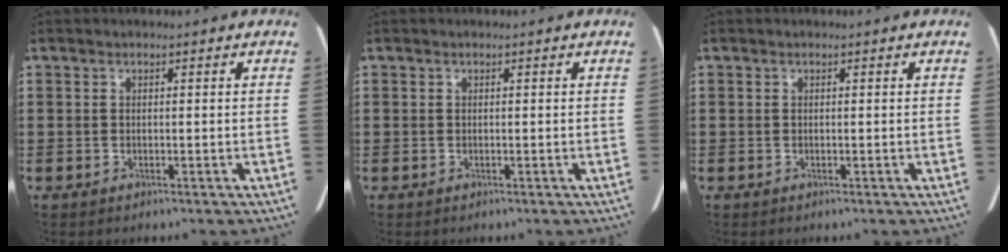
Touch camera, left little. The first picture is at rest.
{"total": 0.0}
{"total": 0.0}